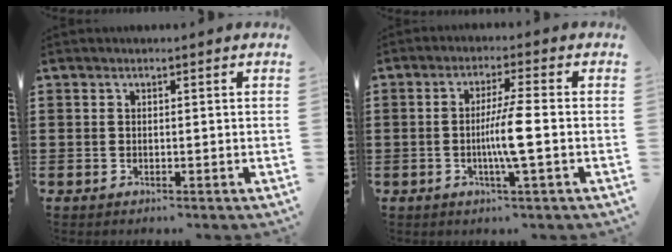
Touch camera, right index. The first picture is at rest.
{"total": 5.9, "force": [-1.1, -0.4, 5.7], "torque": [-0.114, -0.014, -0.028]}